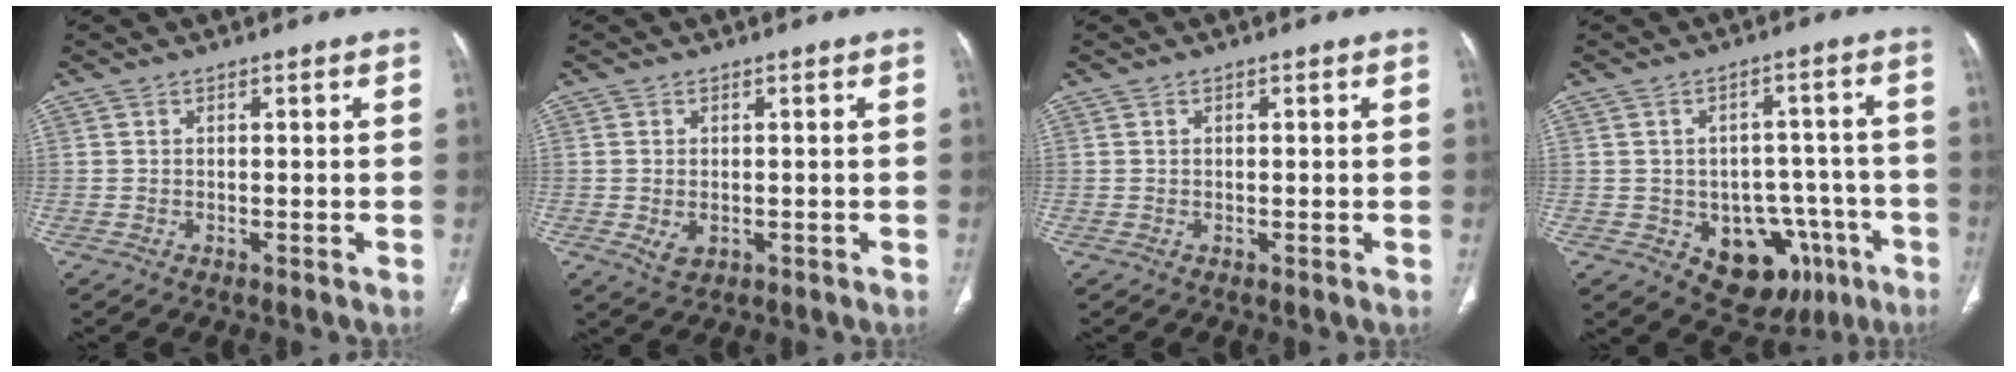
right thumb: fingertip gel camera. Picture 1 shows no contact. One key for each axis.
{"total": 2.8, "fx": -0.5, "fy": 2.0, "fz": 1.9, "tx": -0.033, "ty": -0.002, "tz": 0.001}
{"total": 0.7, "fx": 0.3, "fy": 0.3, "fz": 0.5, "tx": -0.011, "ty": 0.004, "tz": 0.005}
{"total": 14.0, "fx": -6.0, "fy": 9.8, "fz": 7.9, "tx": -0.056, "ty": 0.038, "tz": -0.067}